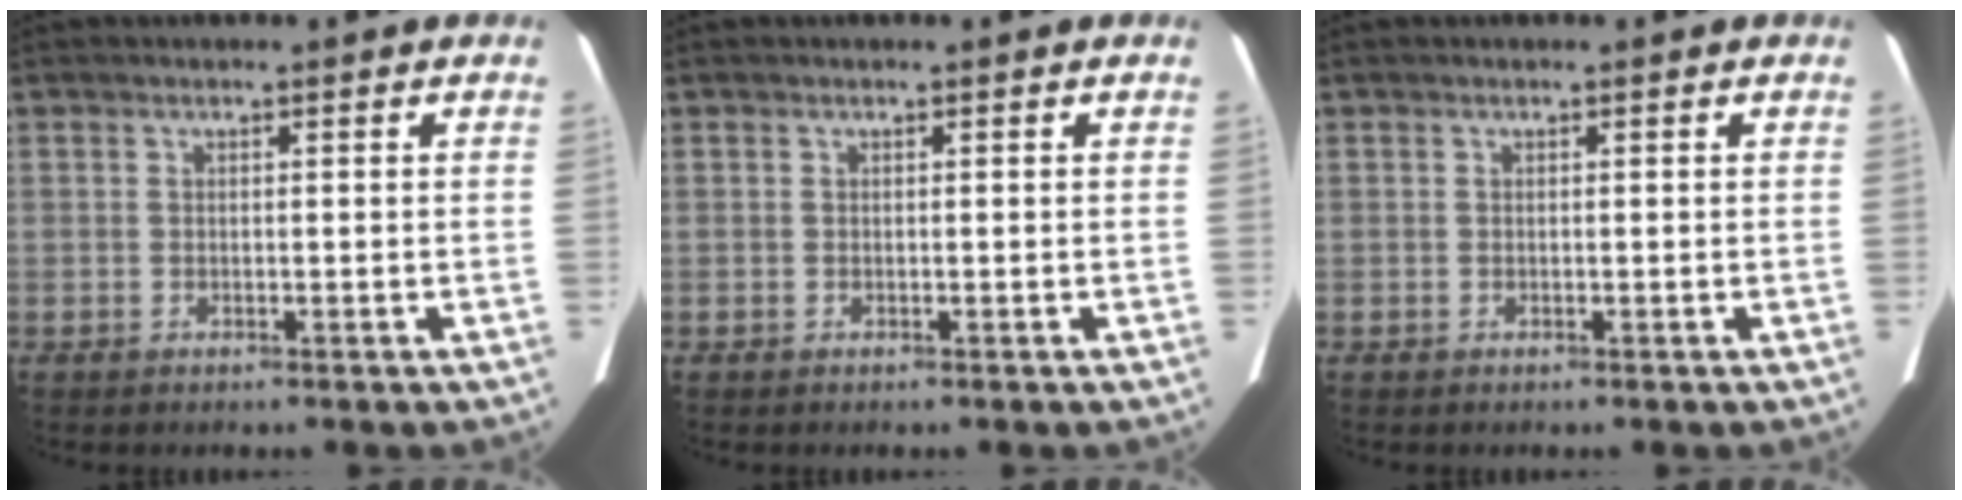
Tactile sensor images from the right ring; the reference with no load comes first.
{"total": 0.0}
{"total": 0.0}